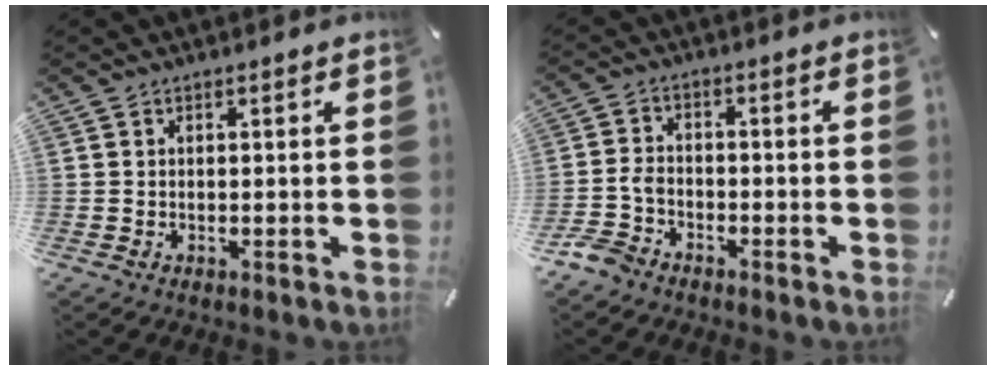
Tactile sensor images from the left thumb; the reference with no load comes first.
{"total": 5.4, "force": [-3.7, 3.2, 2.2], "torque": [-0.059, 0.017, -0.075]}